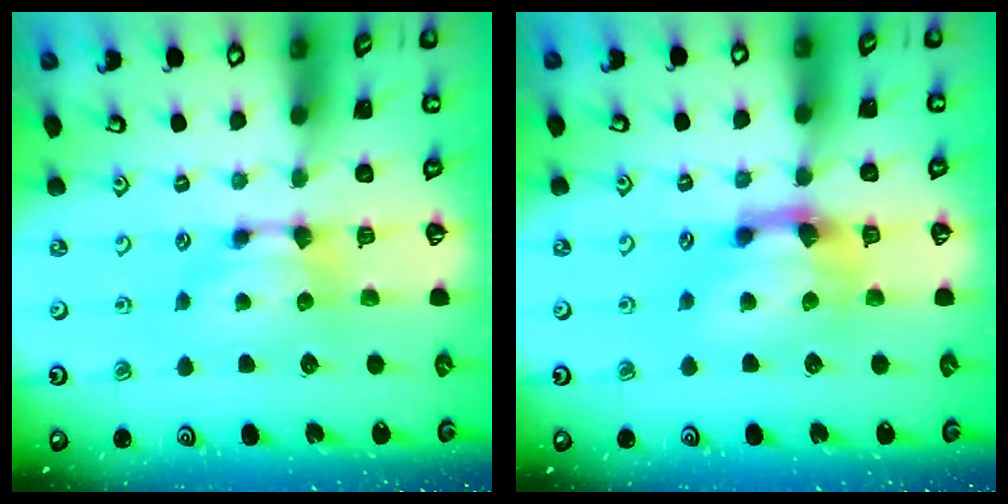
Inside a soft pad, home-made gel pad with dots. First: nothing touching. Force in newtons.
{"total": 2.8, "press": 2.4, "slide": 1.5}